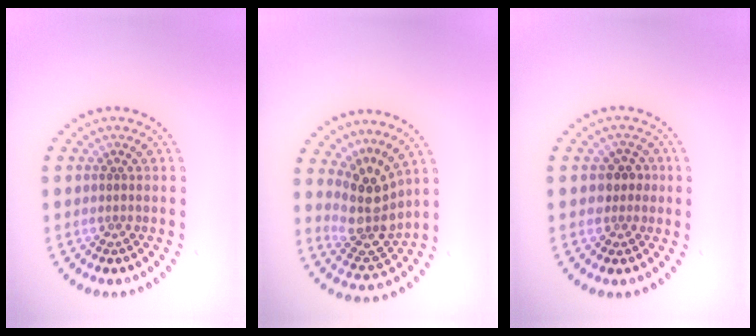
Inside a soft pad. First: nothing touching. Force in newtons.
{"total": 4.1, "press": 3.0, "slide": 2.8}
{"total": 2.0, "press": 1.8, "slide": 0.9}